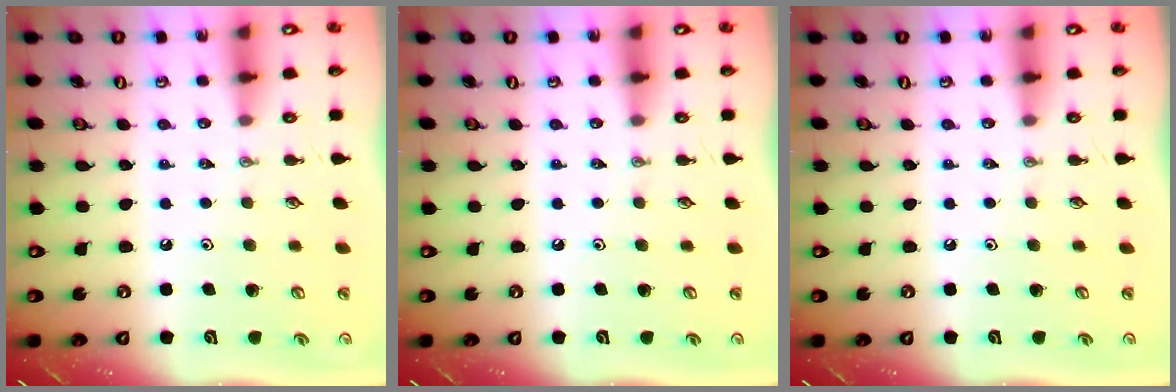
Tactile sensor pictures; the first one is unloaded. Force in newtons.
{"total": 0.0}
{"total": 0.0}